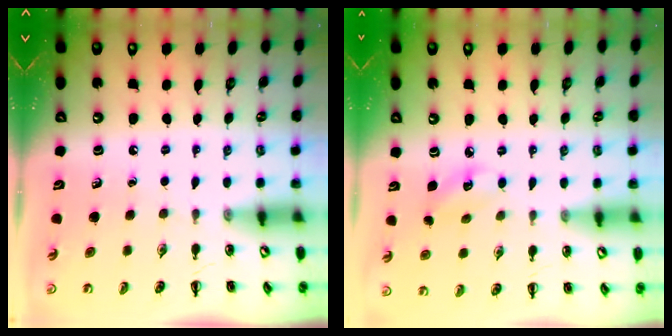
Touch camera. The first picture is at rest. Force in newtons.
{"total": 3.9, "press": 3.9, "slide": 0.8}